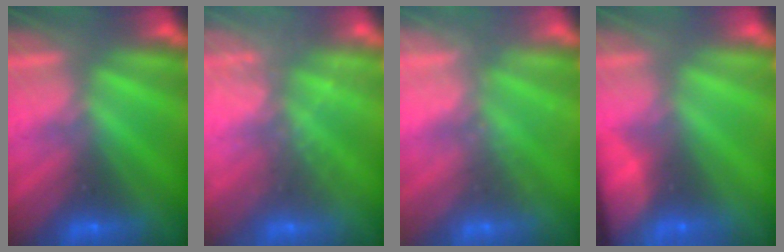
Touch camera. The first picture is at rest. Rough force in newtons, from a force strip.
{"total": 2.1}
{"total": 1.8}
{"total": 8.8}